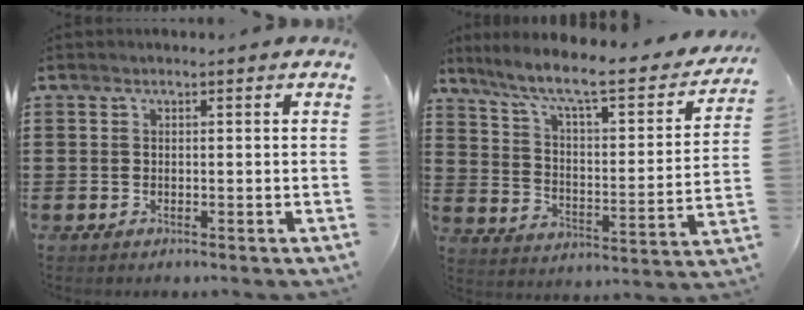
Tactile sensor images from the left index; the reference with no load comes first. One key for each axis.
{"total": 8.4, "fx": 6.5, "fy": 0.6, "fz": 5.2, "tx": -0.124, "ty": -0.046, "tz": 0.103}